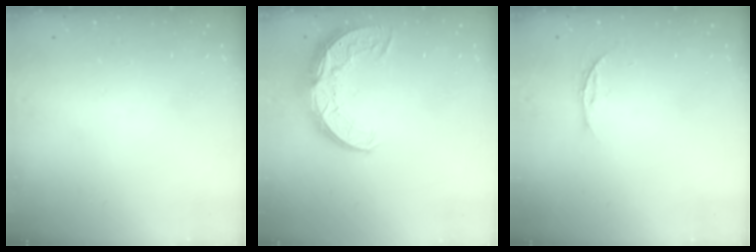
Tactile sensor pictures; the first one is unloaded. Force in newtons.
{"total": 11.0, "press": 10.9, "slide": 0.8}
{"total": 3.8, "press": 3.8, "slide": 0.3}